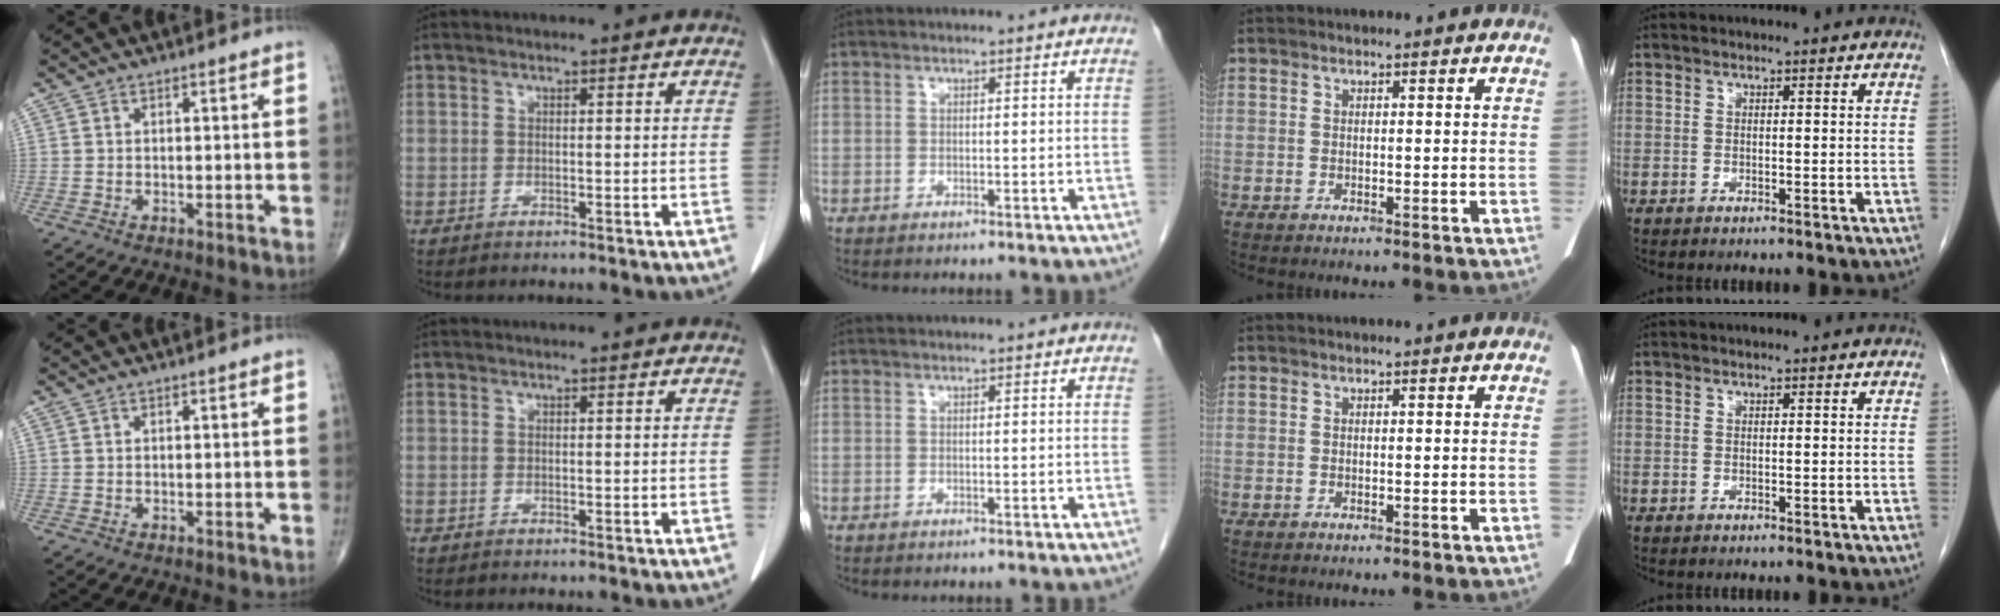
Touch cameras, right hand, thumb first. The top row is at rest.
{}